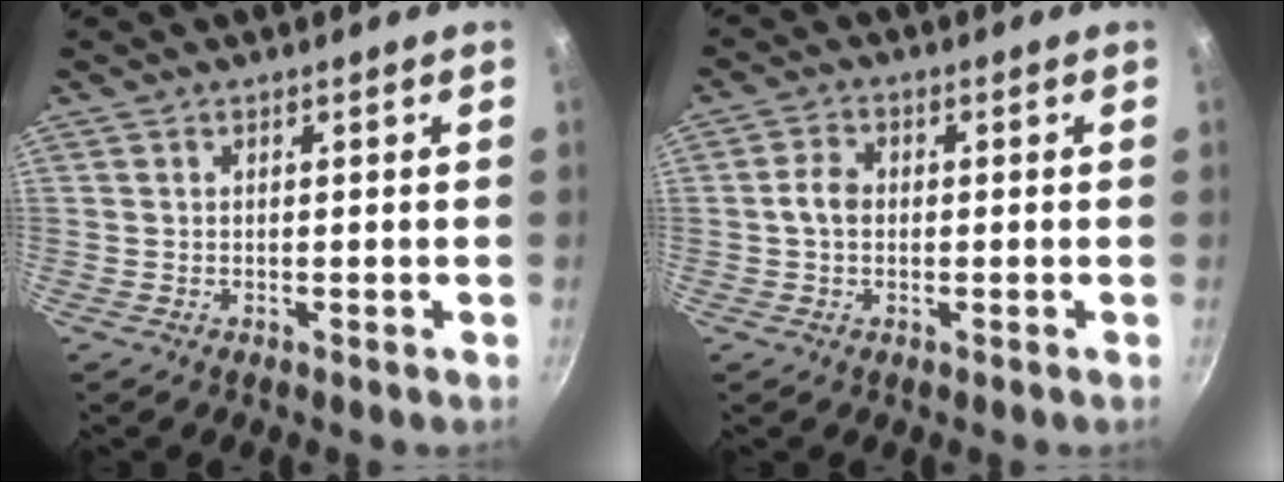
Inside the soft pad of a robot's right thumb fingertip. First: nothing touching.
{"total": 3.7, "force": [-0.3, 2.8, 2.4], "torque": [-0.039, 0.016, -0.011]}